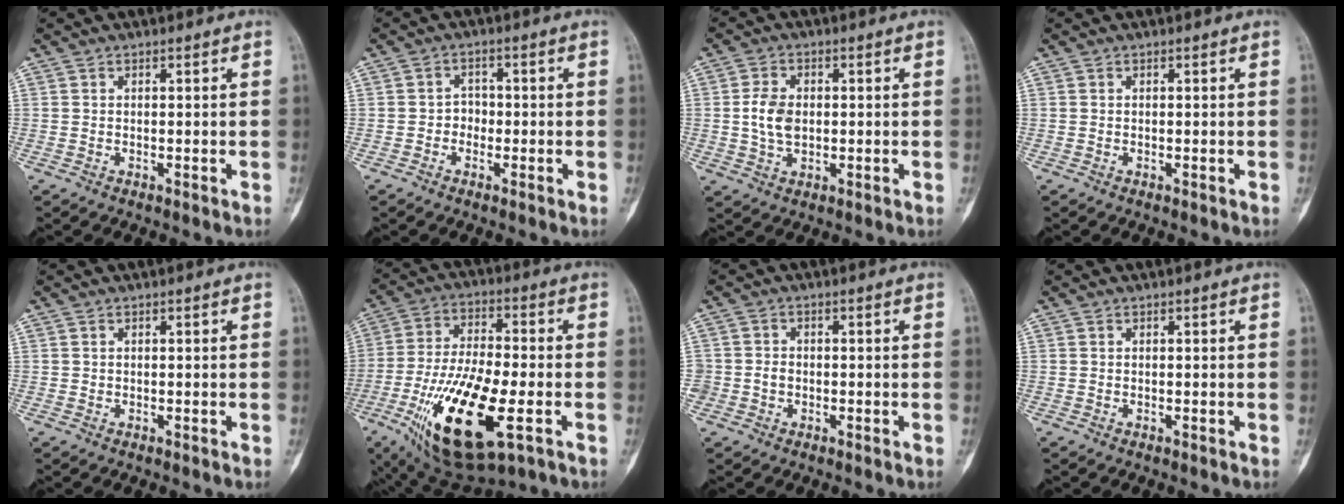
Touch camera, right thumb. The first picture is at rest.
{"total": 2.4, "force": [-0.8, 2.1, 0.9], "torque": [0.012, 0.011, -0.021]}
{"total": 5.7, "force": [0.2, 3.9, 4.2], "torque": [-0.077, 0.002, 0.004]}
{"total": 0.0}
{"total": 0.0}
{"total": 22.1, "force": [-7.6, 8.2, 19.0], "torque": [-0.379, 0.003, -0.121]}
{"total": 2.6, "force": [-0.7, 2.4, 0.8], "torque": [0.002, 0.009, -0.014]}
{"total": 0.0}